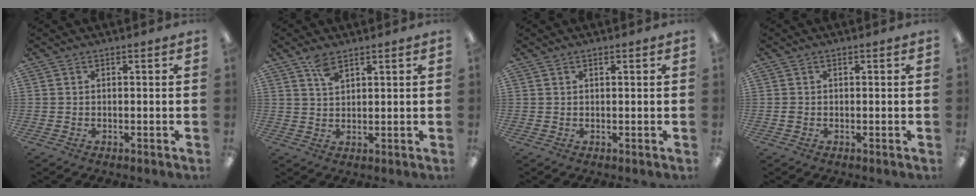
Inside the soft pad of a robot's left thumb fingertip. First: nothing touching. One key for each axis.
{"total": 3.8, "fx": 2.8, "fy": 1.4, "fz": 2.2, "tx": -0.043, "ty": -0.004, "tz": 0.049}
{"total": 0.6, "fx": 0.4, "fy": 0.2, "fz": 0.3, "tx": -0.006, "ty": 0.002, "tz": 0.008}
{"total": 0.7, "fx": -0.2, "fy": 0.6, "fz": 0.4, "tx": -0.008, "ty": 0.004, "tz": -0.005}